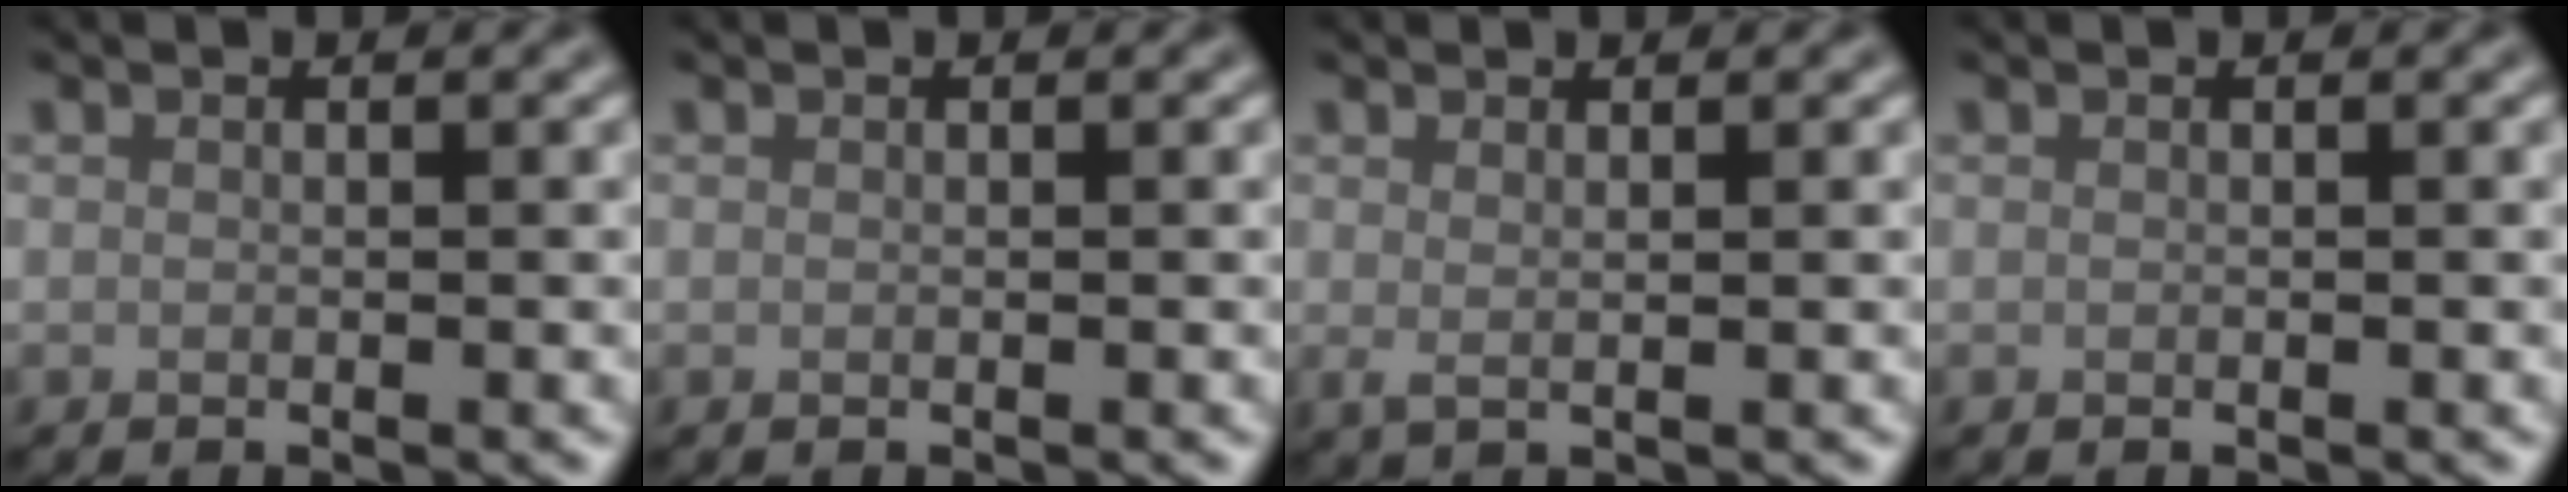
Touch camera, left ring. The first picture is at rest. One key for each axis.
{"total": 0.0}
{"total": 1.2, "fx": 0.6, "fy": 0.4, "fz": 1.0, "tx": -0.016, "ty": -0.003, "tz": 0.009}
{"total": 0.0}